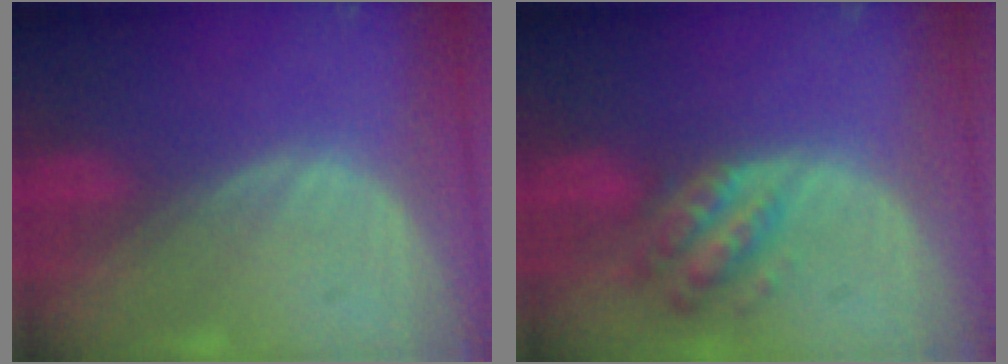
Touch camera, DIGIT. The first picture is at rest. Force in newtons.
{"total": 6.2, "press": 5.6, "slide": 2.7}